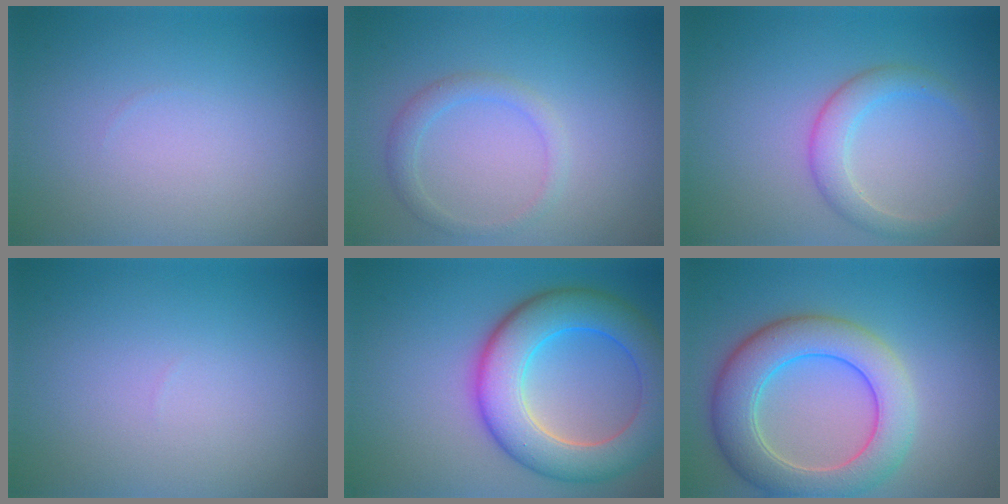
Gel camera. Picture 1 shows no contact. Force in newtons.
{"total": 1.8, "press": 1.8, "slide": 0.1}
{"total": 2.7, "press": 2.7, "slide": 0.2}
{"total": 0.0}
{"total": 8.8, "press": 8.8, "slide": 0.4}
{"total": 7.4, "press": 7.4, "slide": 0.3}